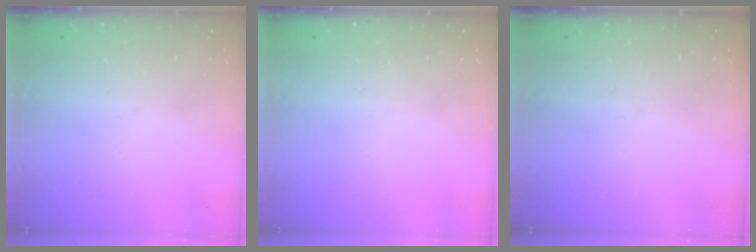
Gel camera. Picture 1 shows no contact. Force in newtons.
{"total": 0.0}
{"total": 0.0}